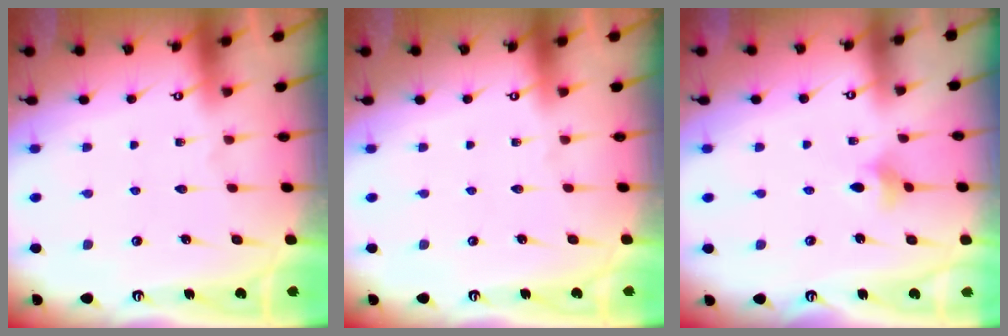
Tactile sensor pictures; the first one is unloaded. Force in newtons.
{"total": 0.0}
{"total": 3.6, "press": 3.5, "slide": 0.8}